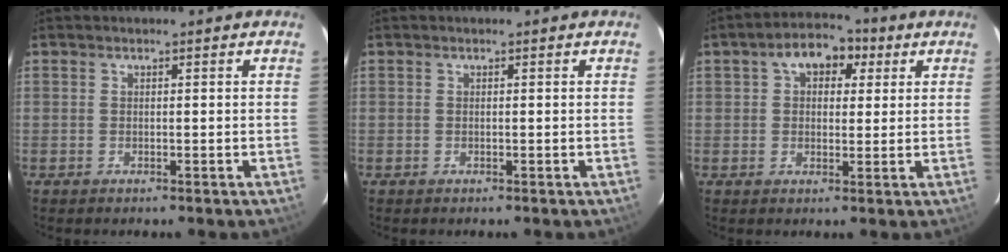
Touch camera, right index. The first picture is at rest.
{"total": 0.0}
{"total": 7.7, "force": [3.0, 5.1, 4.9], "torque": [-0.077, 0.029, 0.044]}